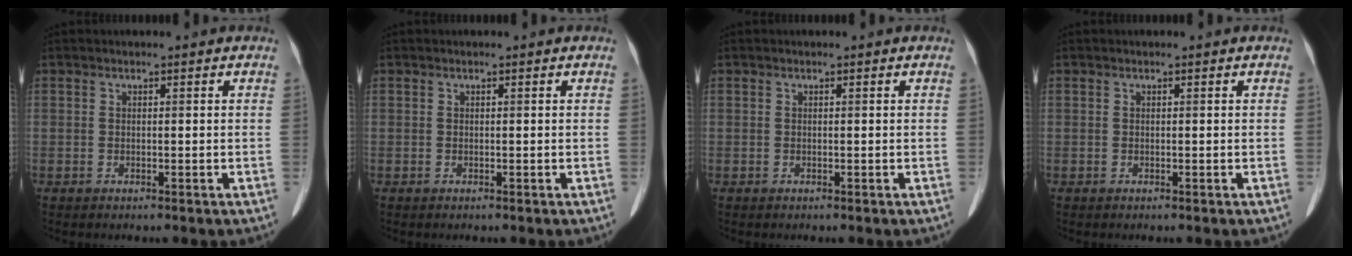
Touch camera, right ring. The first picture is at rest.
{"total": 0.0}
{"total": 0.0}
{"total": 0.0}